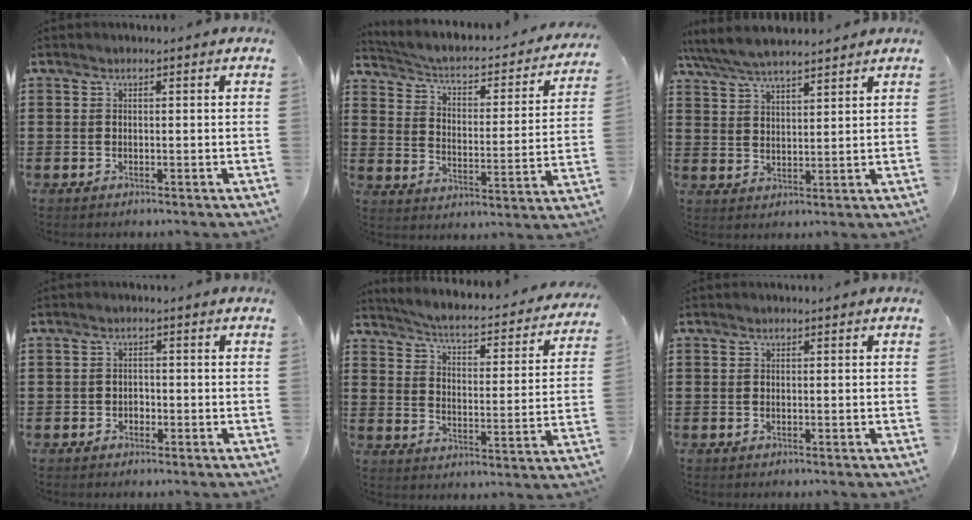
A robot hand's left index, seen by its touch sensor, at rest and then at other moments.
{"total": 2.4, "force": [1.7, 0.7, 1.5], "torque": [-0.043, -0.025, 0.018]}
{"total": 5.6, "force": [5.1, 1.0, 2.0], "torque": [-0.057, -0.016, 0.092]}
{"total": 1.1, "force": [-0.5, 0.9, 0.3], "torque": [-0.011, 0.001, -0.013]}
{"total": 3.3, "force": [3.1, -0.3, 1.2], "torque": [-0.044, -0.034, 0.041]}
{"total": 0.0}